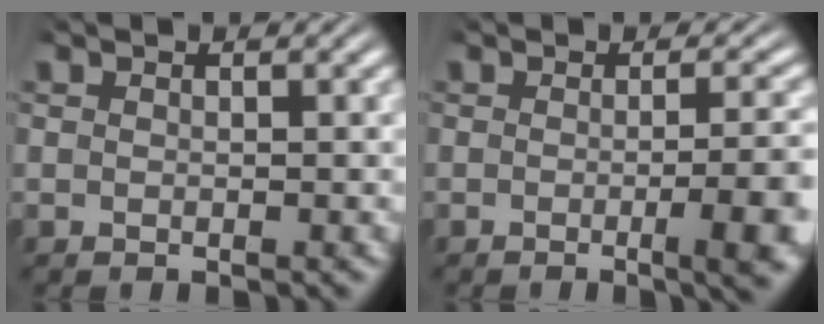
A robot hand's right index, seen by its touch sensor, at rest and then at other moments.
{"total": 4.7, "force": [-1.6, 0.6, 4.4], "torque": [-0.045, 0.004, -0.029]}